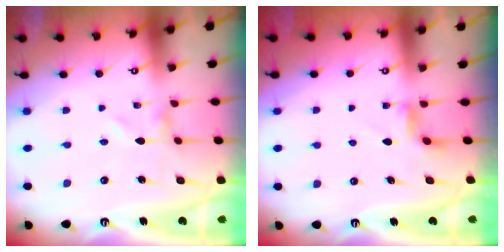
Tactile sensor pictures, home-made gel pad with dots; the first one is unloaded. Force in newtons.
{"total": 2.9, "press": 2.9, "slide": 0.4}